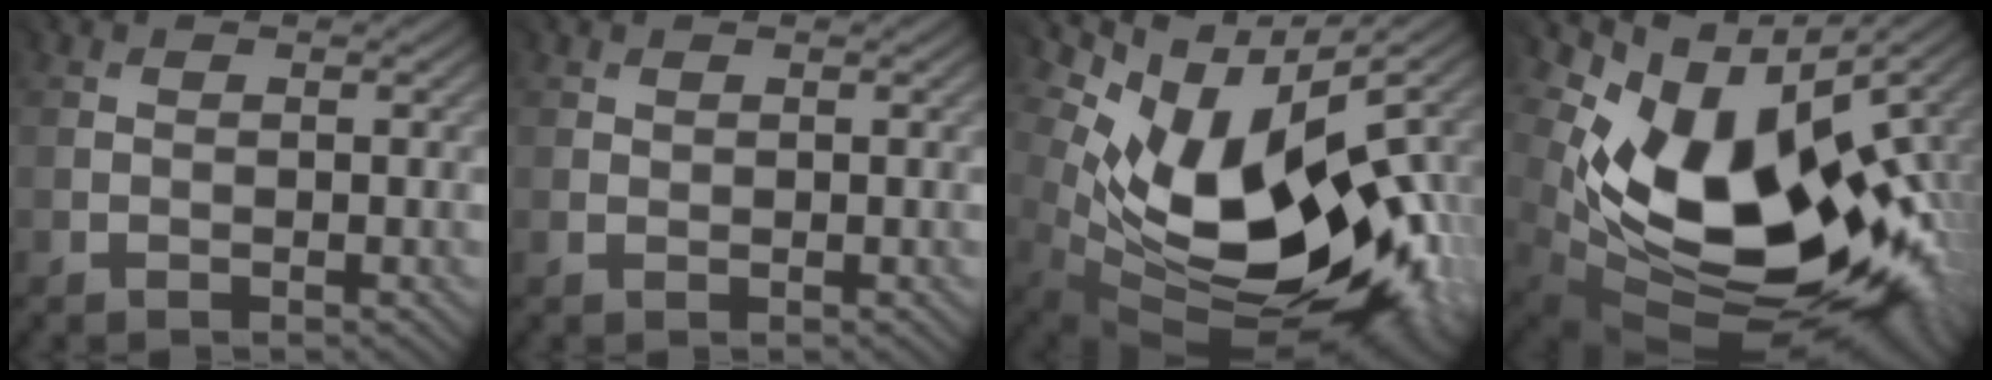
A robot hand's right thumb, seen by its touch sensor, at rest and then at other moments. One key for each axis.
{"total": 1.0, "fx": 0.9, "fy": 0.5, "fz": 0.0, "tx": 0.001, "ty": 0.000, "tz": 0.019}
{"total": 13.2, "fx": 0.1, "fy": 7.2, "fz": 11.1, "tx": -0.165, "ty": -0.023, "tz": 0.017}
{"total": 13.4, "fx": 1.6, "fy": 8.7, "fz": 10.1, "tx": -0.162, "ty": -0.013, "tz": 0.035}